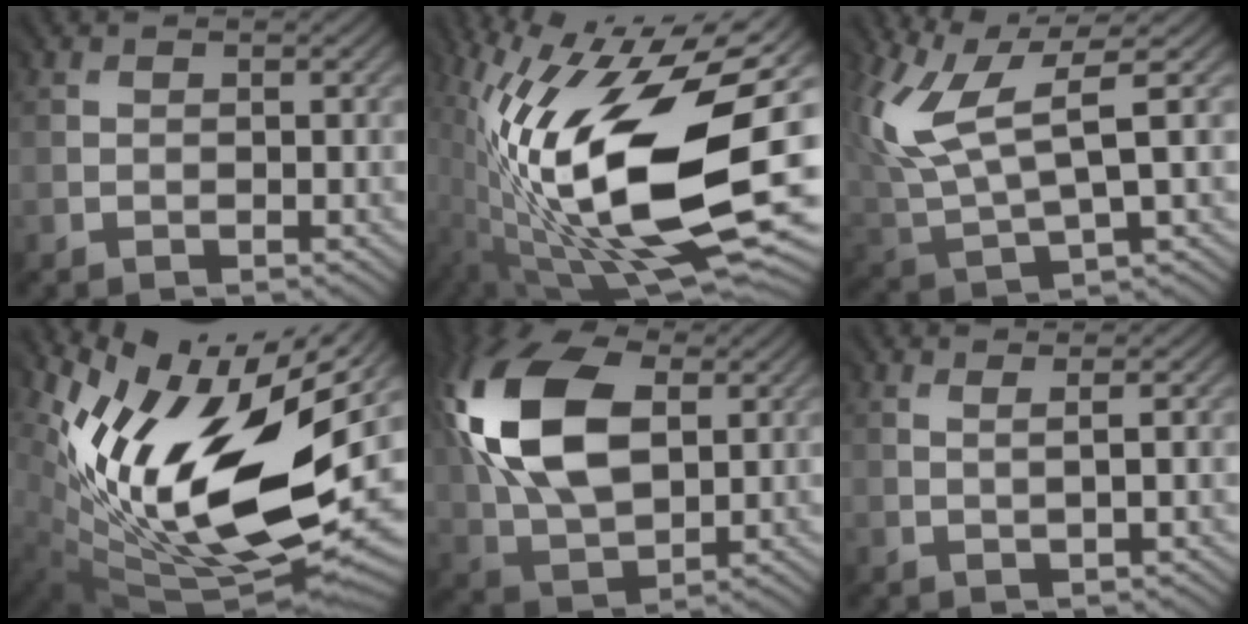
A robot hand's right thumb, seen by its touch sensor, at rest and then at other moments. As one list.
[{"total": 20.9, "force": [-1.2, 8.7, 19.0], "torque": [-0.372, -0.013, -0.021]}, {"total": 10.3, "force": [3.5, 3.8, 9.0], "torque": [-0.215, 0.003, 0.072]}, {"total": 18.5, "force": [4.1, 9.1, 15.6], "torque": [-0.265, -0.016, 0.083]}, {"total": 15.7, "force": [4.1, 9.7, 11.6], "torque": [-0.285, 0.024, 0.077]}, {"total": 0.9, "force": [0.5, -0.3, 0.7], "torque": [0.000, 0.002, 0.003]}]